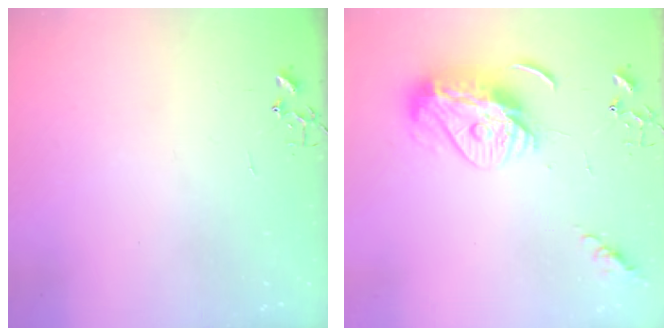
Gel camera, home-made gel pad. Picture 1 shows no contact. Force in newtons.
{"total": 12.3, "press": 12.2, "slide": 1.1}